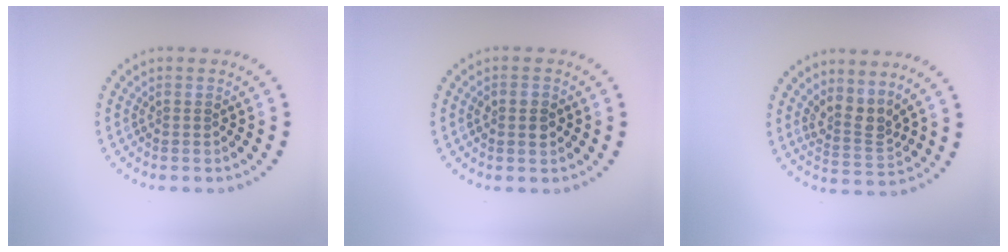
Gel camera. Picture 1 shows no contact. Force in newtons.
{"total": 1.4, "press": 1.4, "slide": 0.2}
{"total": 2.9, "press": 2.1, "slide": 2.0}